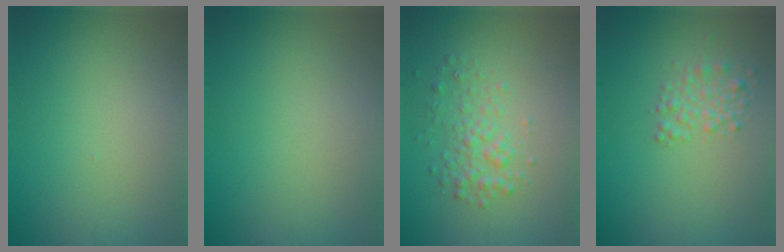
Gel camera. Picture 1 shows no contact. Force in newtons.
{"total": 0.0}
{"total": 2.5, "press": 2.5, "slide": 0.1}
{"total": 2.2, "press": 2.2, "slide": 0.1}